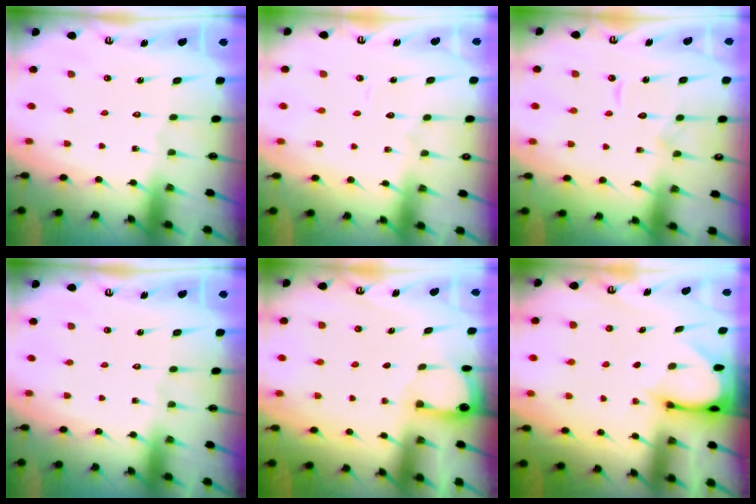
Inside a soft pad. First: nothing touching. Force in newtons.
{"total": 2.9, "press": 2.9, "slide": 0.3}
{"total": 6.1, "press": 6.1, "slide": 0.6}
{"total": 0.0}
{"total": 2.0, "press": 2.0, "slide": 0.2}
{"total": 3.2, "press": 3.2, "slide": 0.1}